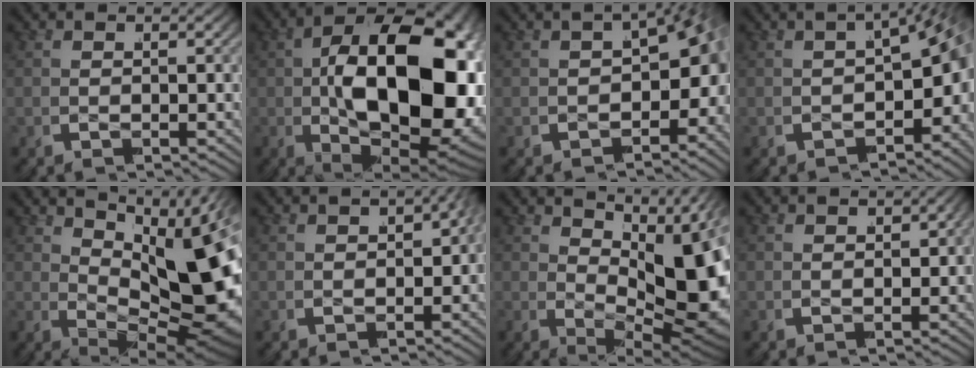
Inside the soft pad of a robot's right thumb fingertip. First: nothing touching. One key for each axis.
{"total": 28.0, "fx": -2.7, "fy": 16.5, "fz": 22.5, "tx": -0.368, "ty": -0.067, "tz": -0.012}
{"total": 8.6, "fx": -1.7, "fy": 5.5, "fz": 6.4, "tx": -0.086, "ty": -0.009, "tz": -0.022}
{"total": 8.1, "fx": -1.9, "fy": 4.6, "fz": 6.4, "tx": -0.081, "ty": -0.003, "tz": -0.028}
{"total": 15.5, "fx": -0.5, "fy": 8.2, "fz": 13.1, "tx": -0.212, "ty": -0.024, "tz": 0.011}
{"total": 4.2, "fx": -0.6, "fy": 2.7, "fz": 3.1, "tx": -0.039, "ty": -0.006, "tz": -0.006}
{"total": 14.0, "fx": -0.7, "fy": 7.1, "fz": 12.0, "tx": -0.202, "ty": -0.029, "tz": 0.015}
{"total": 1.6, "fx": -0.5, "fy": 1.0, "fz": 1.1, "tx": -0.012, "ty": -0.005, "tz": -0.006}